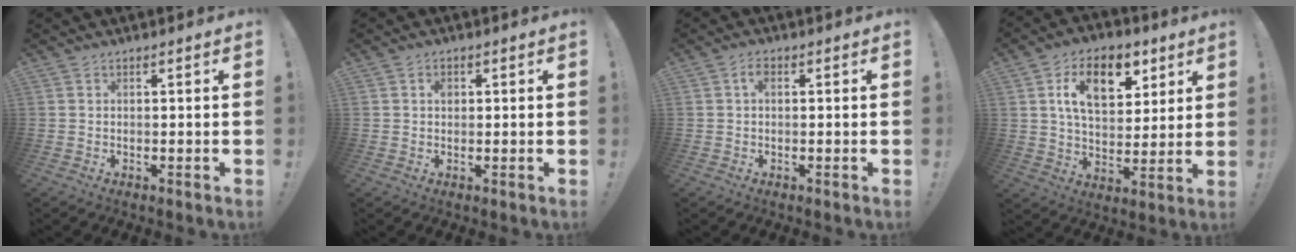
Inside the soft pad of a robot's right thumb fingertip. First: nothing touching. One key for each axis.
{"total": 1.6, "fx": 0.2, "fy": 1.4, "fz": 0.8, "tx": -0.001, "ty": -0.001, "tz": -0.002}
{"total": 2.3, "fx": 0.3, "fy": 1.1, "fz": 2.0, "tx": -0.043, "ty": 0.008, "tz": 0.003}
{"total": 15.7, "fx": 6.8, "fy": 9.4, "fz": 10.6, "tx": -0.161, "ty": -0.015, "tz": 0.118}